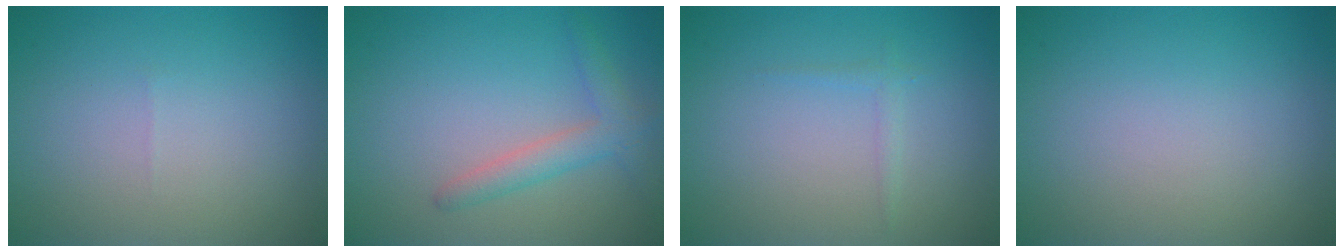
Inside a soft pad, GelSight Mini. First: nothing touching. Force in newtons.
{"total": 2.6, "press": 2.5, "slide": 0.1}
{"total": 0.8, "press": 0.8, "slide": 0.1}
{"total": 0.0}